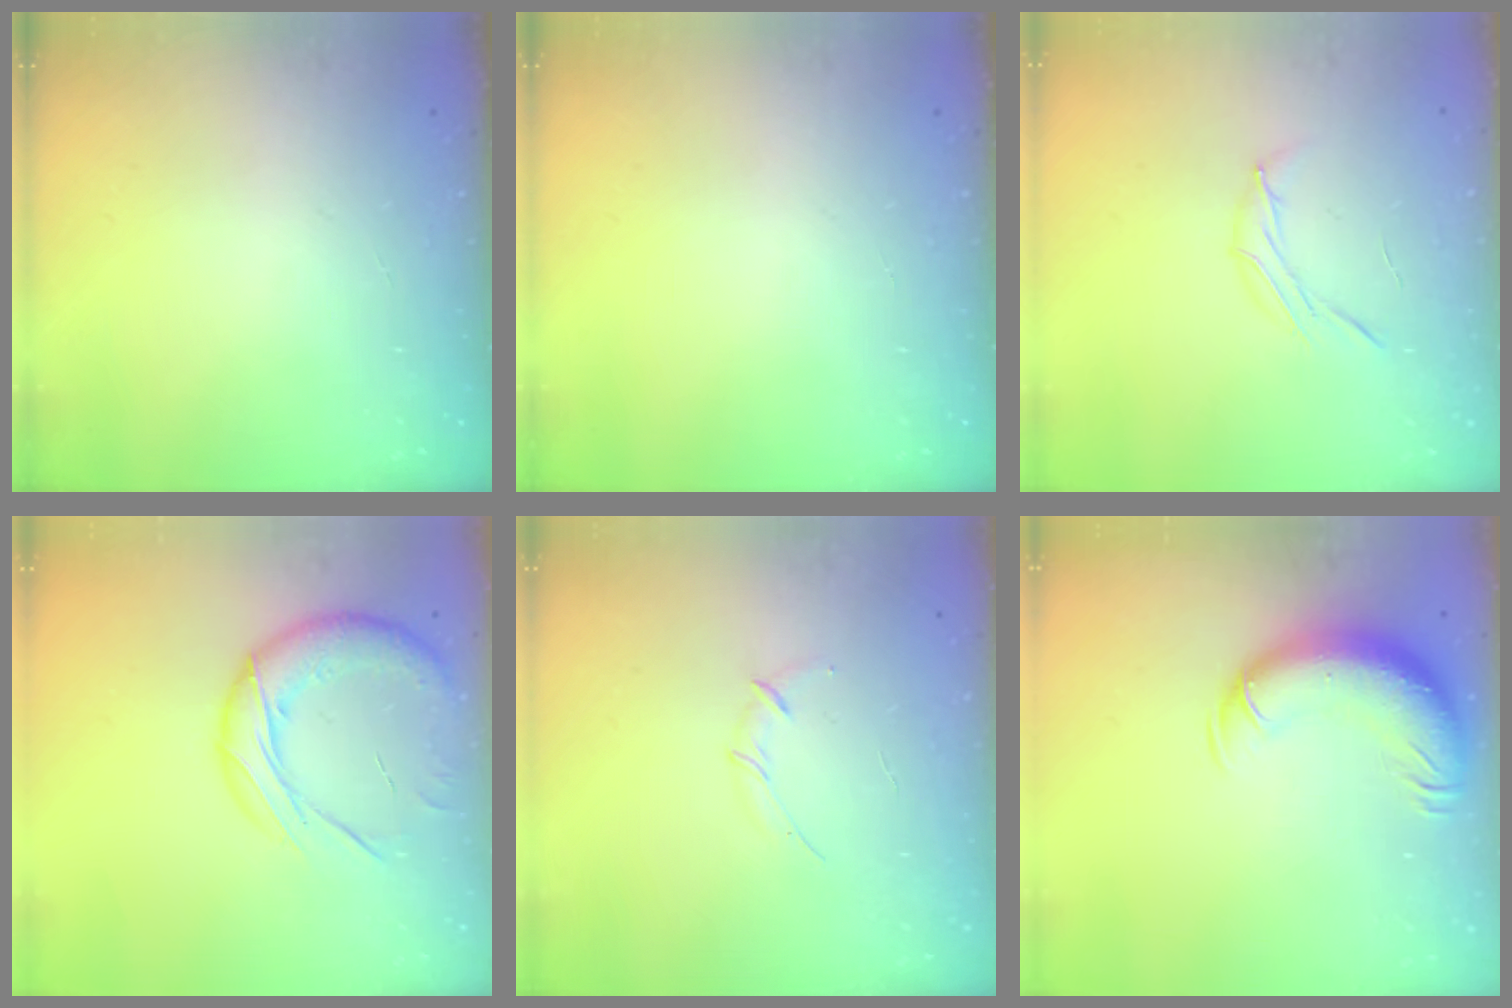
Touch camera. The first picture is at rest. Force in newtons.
{"total": 0.0}
{"total": 7.0, "press": 6.9, "slide": 1.4}
{"total": 18.1, "press": 17.9, "slide": 2.8}
{"total": 3.0, "press": 2.9, "slide": 0.8}
{"total": 13.1, "press": 12.8, "slide": 3.1}